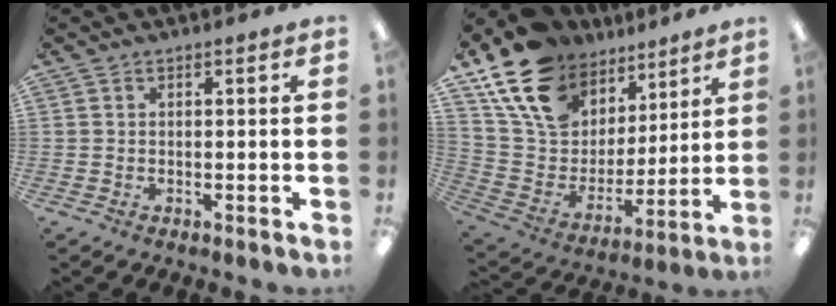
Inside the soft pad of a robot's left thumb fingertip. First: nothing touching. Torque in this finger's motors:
{"motor_torque": [0.50, 0.62, 1.23, -1.54, 0.30]}